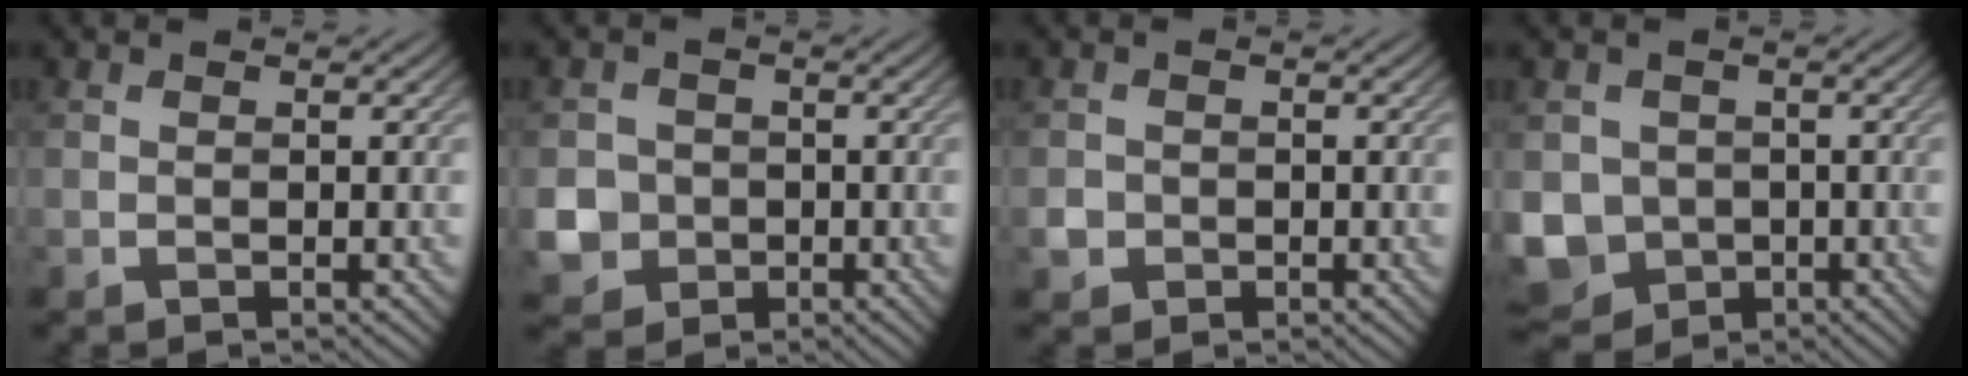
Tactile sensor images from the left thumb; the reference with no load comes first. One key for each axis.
{"total": 6.5, "fx": -1.8, "fy": 6.0, "fz": 1.7, "tx": -0.056, "ty": -0.019, "tz": -0.054}
{"total": 1.7, "fx": -0.6, "fy": 1.5, "fz": 0.4, "tx": -0.005, "ty": -0.004, "tz": -0.015}
{"total": 7.5, "fx": -1.6, "fy": 6.8, "fz": 2.9, "tx": -0.088, "ty": -0.029, "tz": -0.039}